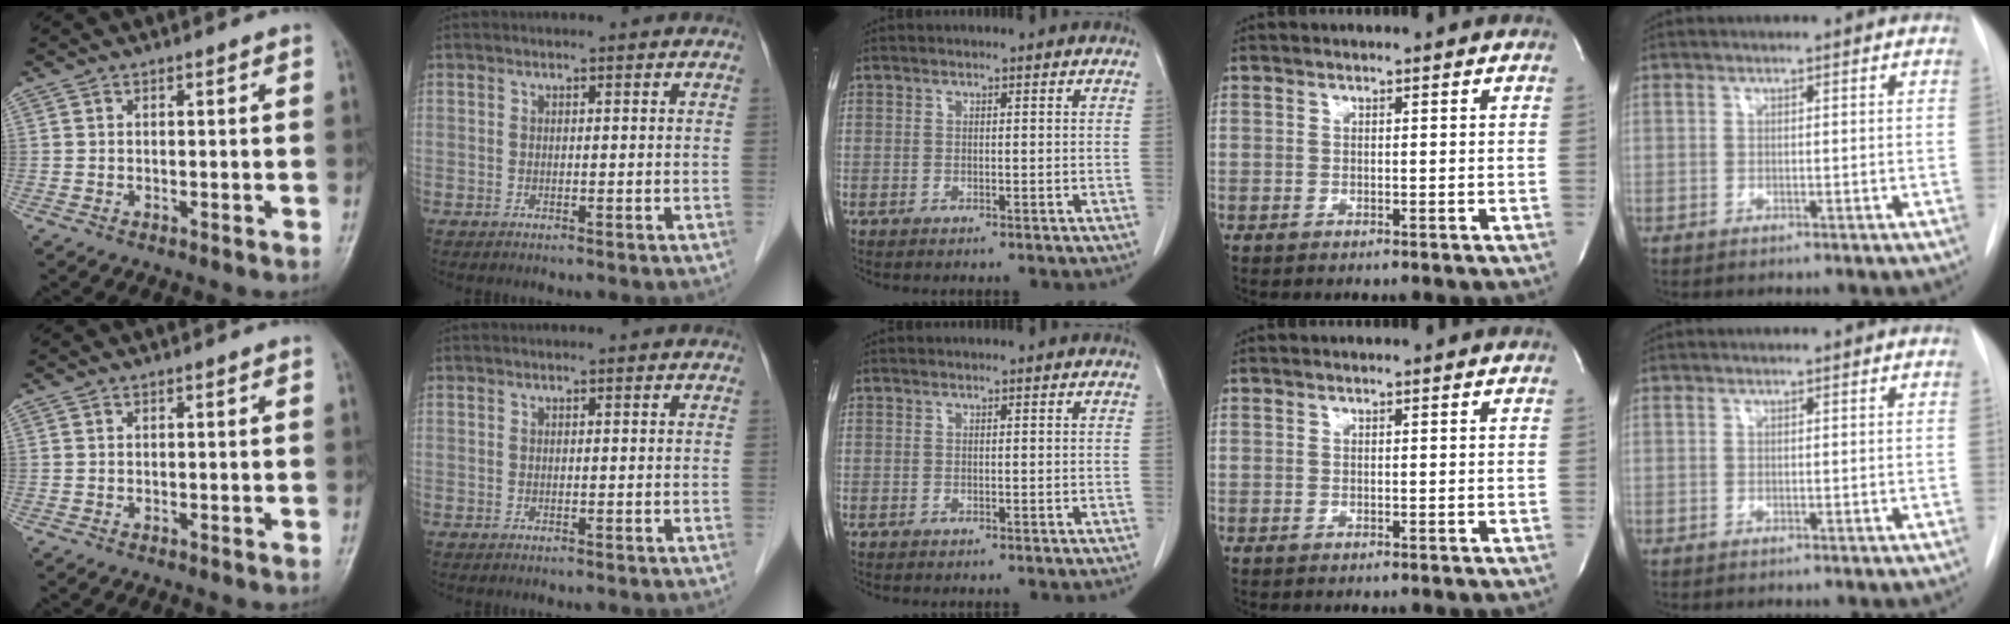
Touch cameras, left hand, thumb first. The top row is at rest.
{}